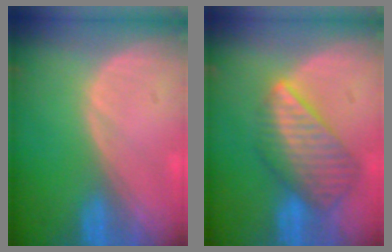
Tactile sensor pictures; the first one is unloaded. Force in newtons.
{"total": 8.4, "press": 7.5, "slide": 3.9}